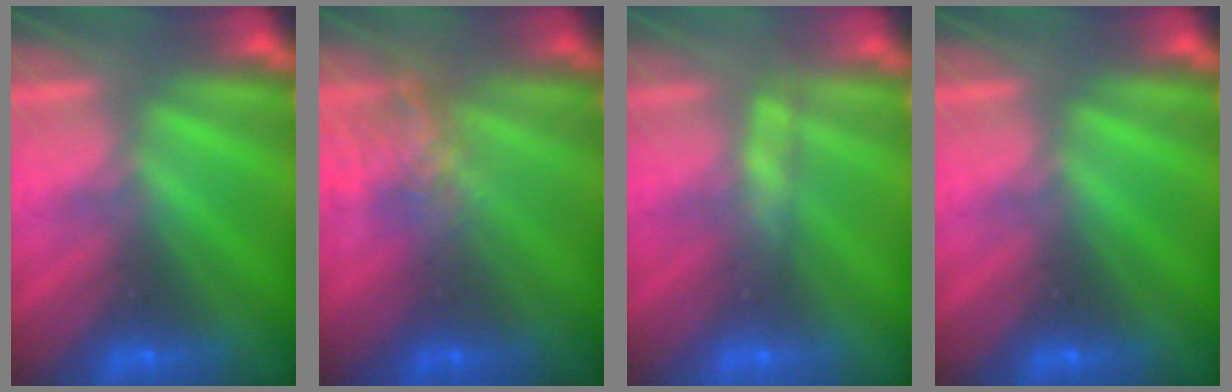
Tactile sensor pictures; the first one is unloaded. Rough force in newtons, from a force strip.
{"total": 4.6}
{"total": 2.6}
{"total": 0.0}